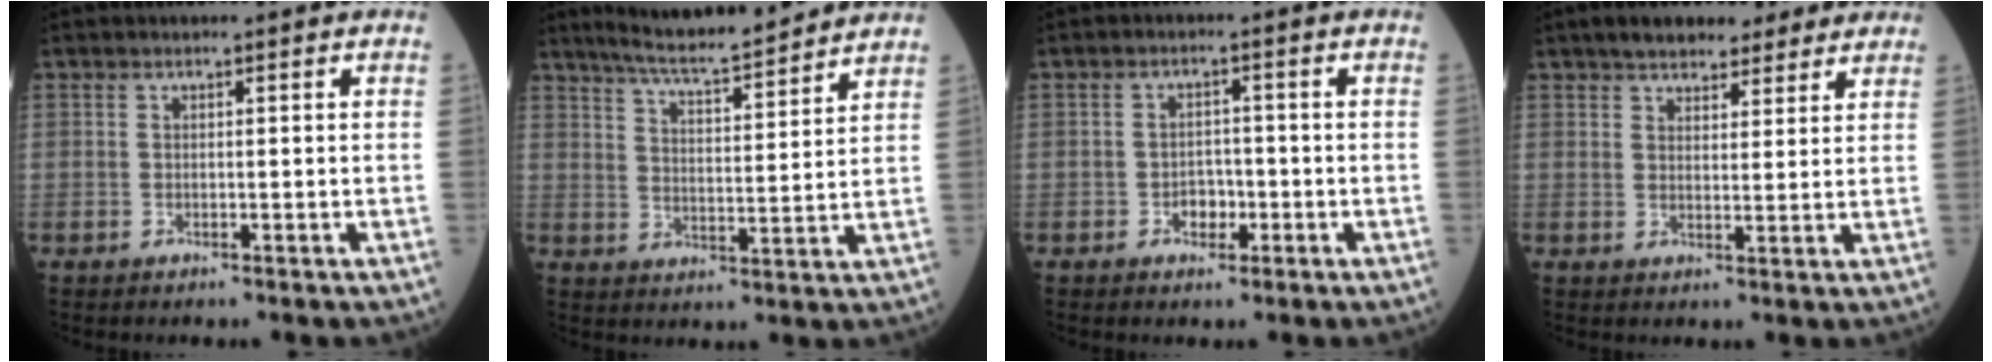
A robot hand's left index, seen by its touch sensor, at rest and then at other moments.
{"total": 13.8, "force": [12.4, 0.7, 6.0], "torque": [-0.101, 0.008, 0.186]}
{"total": 2.8, "force": [-1.3, 1.9, 1.6], "torque": [-0.019, 0.006, -0.019]}
{"total": 9.3, "force": [7.5, 3.7, 4.1], "torque": [-0.045, 0.022, 0.106]}